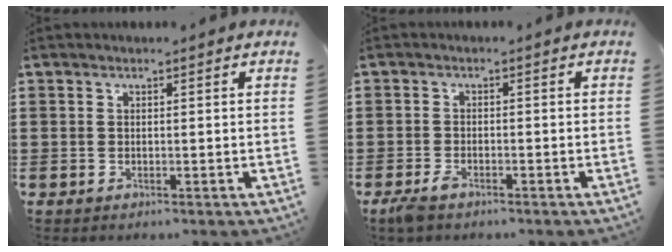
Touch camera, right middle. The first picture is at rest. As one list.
[{"total": 2.2, "force": [-1.6, 0.8, 1.3], "torque": [-0.038, -0.004, -0.034]}]